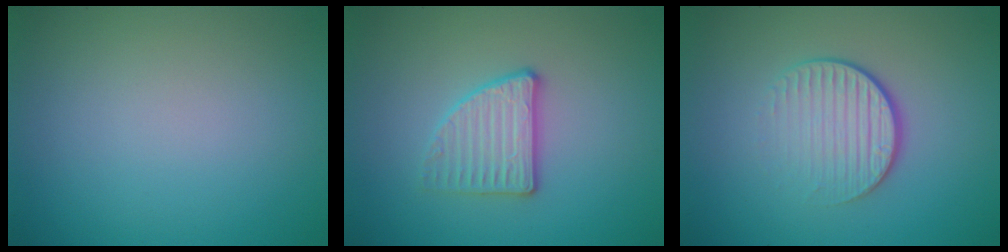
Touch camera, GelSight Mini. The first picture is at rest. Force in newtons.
{"total": 2.8, "press": 2.7, "slide": 0.7}
{"total": 4.1, "press": 2.6, "slide": 3.2}